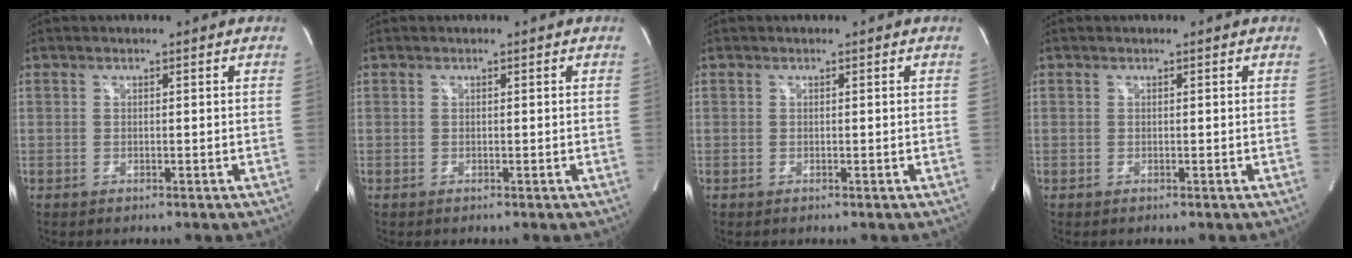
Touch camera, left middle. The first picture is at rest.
{"total": 0.0}
{"total": 0.0}
{"total": 0.0}